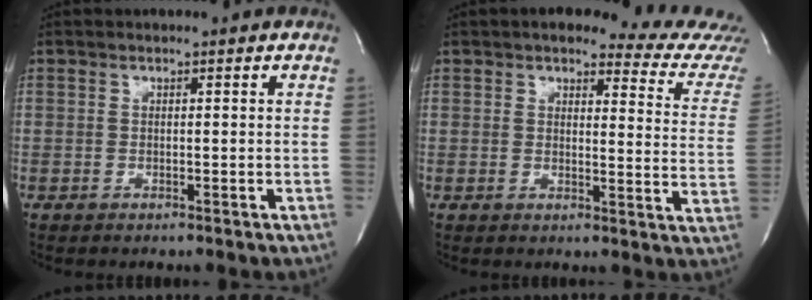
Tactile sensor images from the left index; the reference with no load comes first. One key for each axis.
{"total": 12.9, "fx": 11.6, "fy": 1.6, "fz": 5.4, "tx": -0.050, "ty": -0.047, "tz": 0.108}